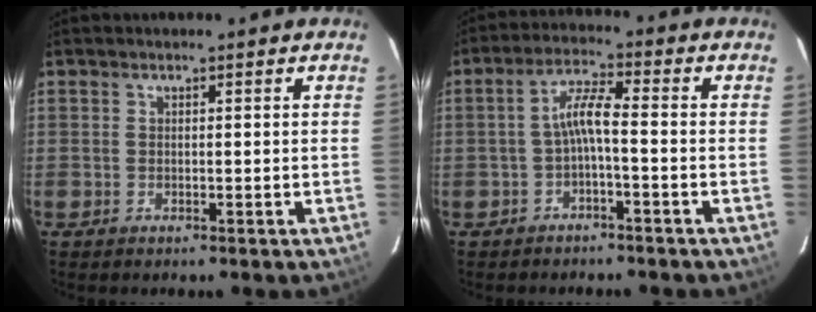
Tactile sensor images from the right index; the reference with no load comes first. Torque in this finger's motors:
{"motor_torque": [0.90, -0.21, 0.46, 0.10]}